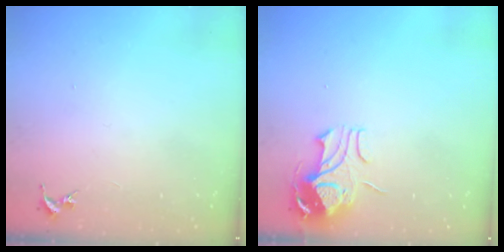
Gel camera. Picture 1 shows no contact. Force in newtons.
{"total": 9.6, "press": 9.6, "slide": 1.1}